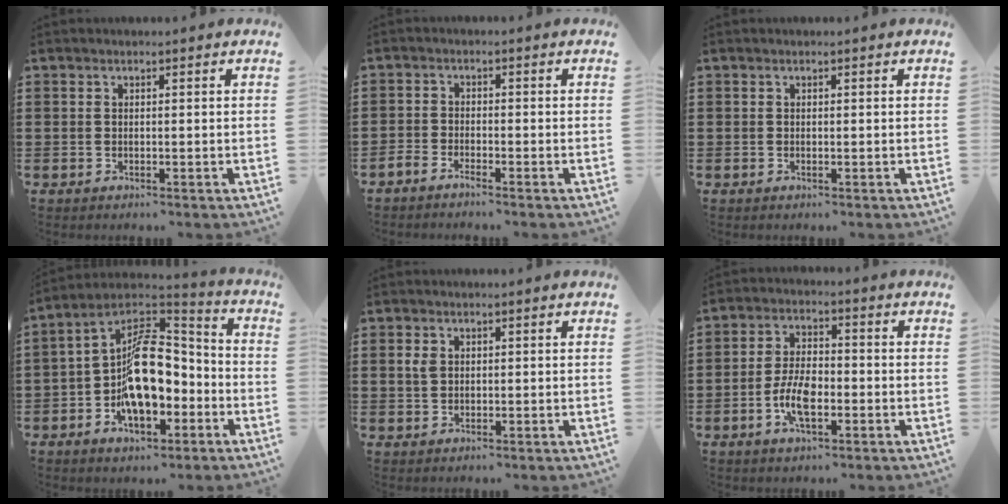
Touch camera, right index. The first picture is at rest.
{"total": 2.1, "force": [-2.1, 0.1, -0.1], "torque": [-0.005, 0.005, -0.044]}
{"total": 0.0}
{"total": 13.3, "force": [-3.6, 7.0, 10.6], "torque": [-0.198, 0.002, -0.067]}
{"total": 2.0, "force": [0.4, 1.4, 1.3], "torque": [-0.029, 0.008, 0.007]}
{"total": 6.6, "force": [-2.2, 2.9, 5.5], "torque": [-0.126, 0.000, -0.047]}